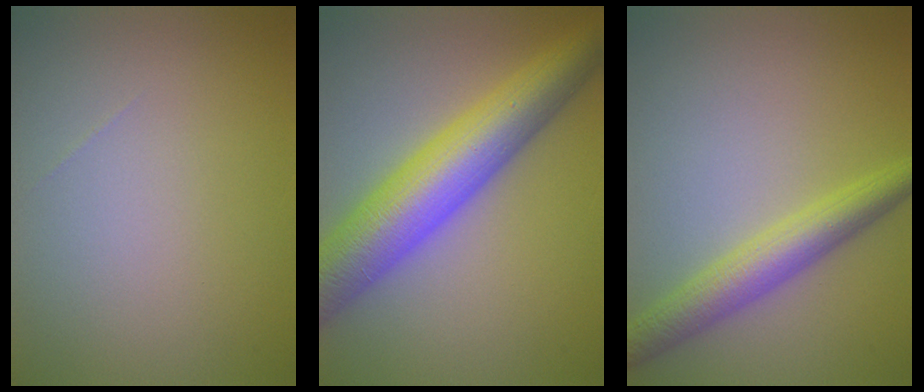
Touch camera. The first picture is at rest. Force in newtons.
{"total": 9.5, "press": 9.5, "slide": 0.1}
{"total": 5.0, "press": 5.0, "slide": 0.3}